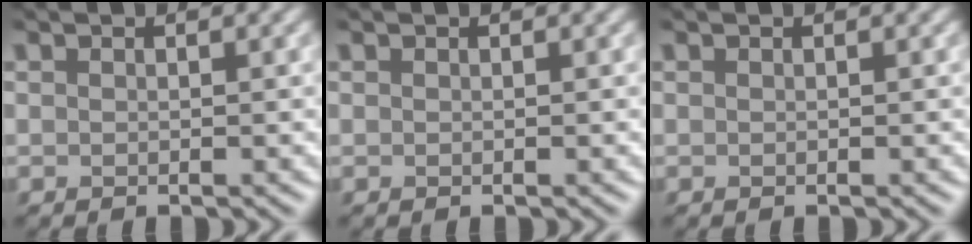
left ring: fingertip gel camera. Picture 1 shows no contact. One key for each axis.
{"total": 0.0}
{"total": 0.0}